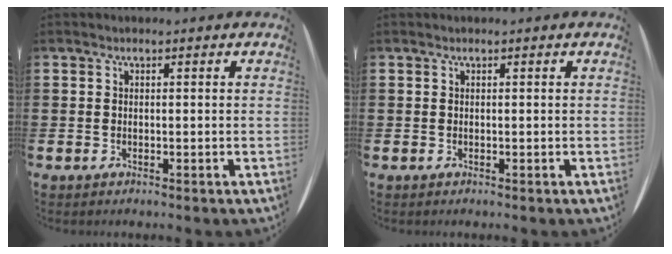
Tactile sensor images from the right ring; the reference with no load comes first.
{"total": 0.0}